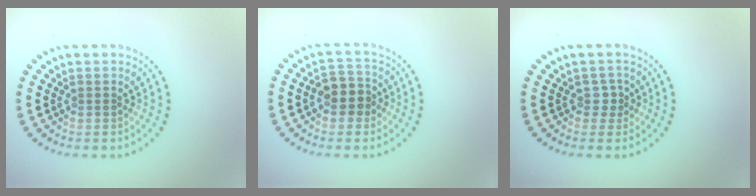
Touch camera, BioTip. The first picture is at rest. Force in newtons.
{"total": 2.9, "press": 2.8, "slide": 1.0}
{"total": 1.1, "press": 0.9, "slide": 0.6}